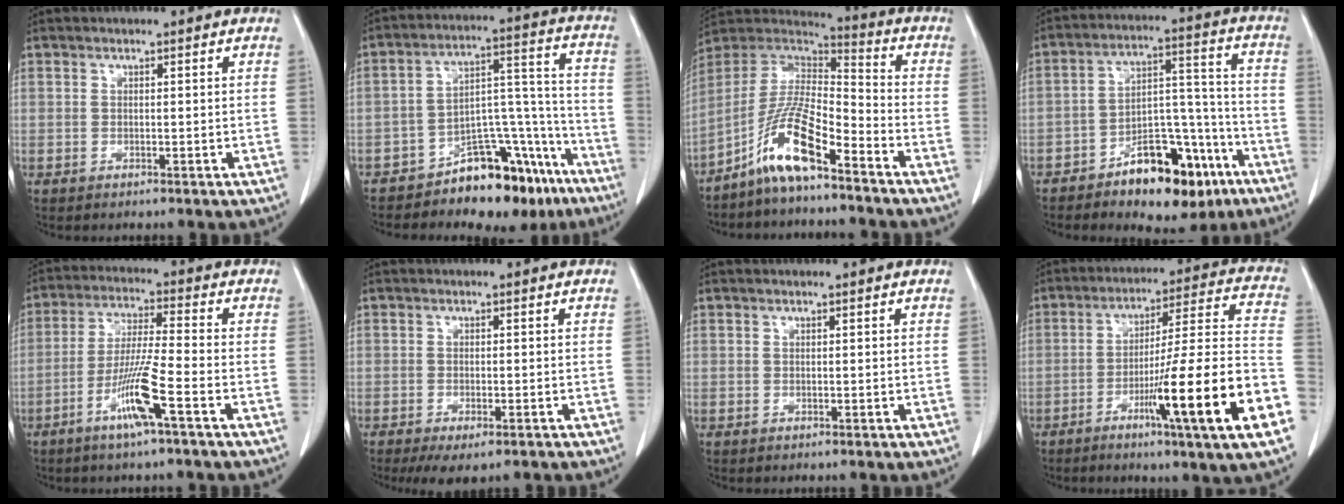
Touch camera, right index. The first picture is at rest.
{"total": 15.7, "force": [-11.8, 6.4, 8.3], "torque": [-0.082, 0.075, -0.177]}
{"total": 11.7, "force": [-7.6, 2.1, 8.6], "torque": [-0.174, 0.014, -0.146]}
{"total": 14.5, "force": [-8.9, 6.5, 9.5], "torque": [-0.124, 0.037, -0.133]}
{"total": 9.0, "force": [-4.3, -0.5, 7.9], "torque": [-0.156, -0.011, -0.086]}
{"total": 4.9, "force": [-3.4, 1.7, 3.1], "torque": [-0.039, -0.009, -0.049]}
{"total": 0.0}
{"total": 20.4, "force": [-8.0, -0.8, 18.8], "torque": [-0.252, -0.009, -0.127]}